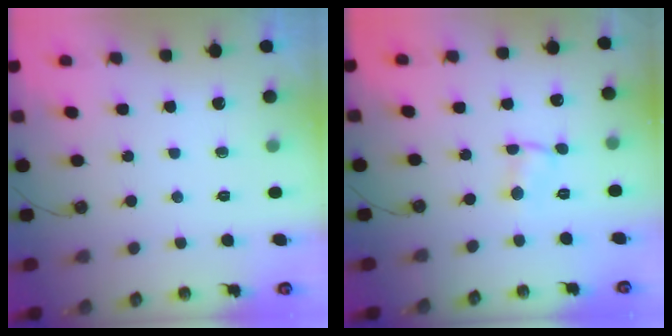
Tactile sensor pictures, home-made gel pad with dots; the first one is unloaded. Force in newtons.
{"total": 1.0, "press": 1.0, "slide": 0.2}